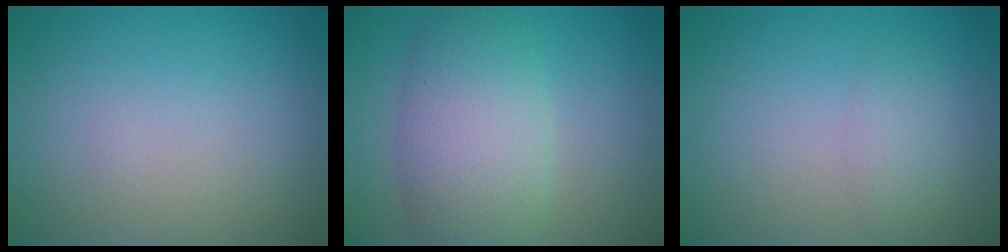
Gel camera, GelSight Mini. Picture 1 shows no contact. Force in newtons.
{"total": 6.8, "press": 6.8, "slide": 0.5}
{"total": 1.7, "press": 1.7, "slide": 0.1}